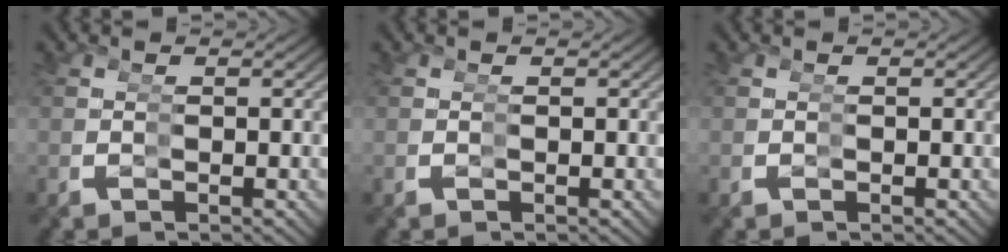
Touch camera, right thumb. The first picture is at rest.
{"total": 0.0}
{"total": 0.0}